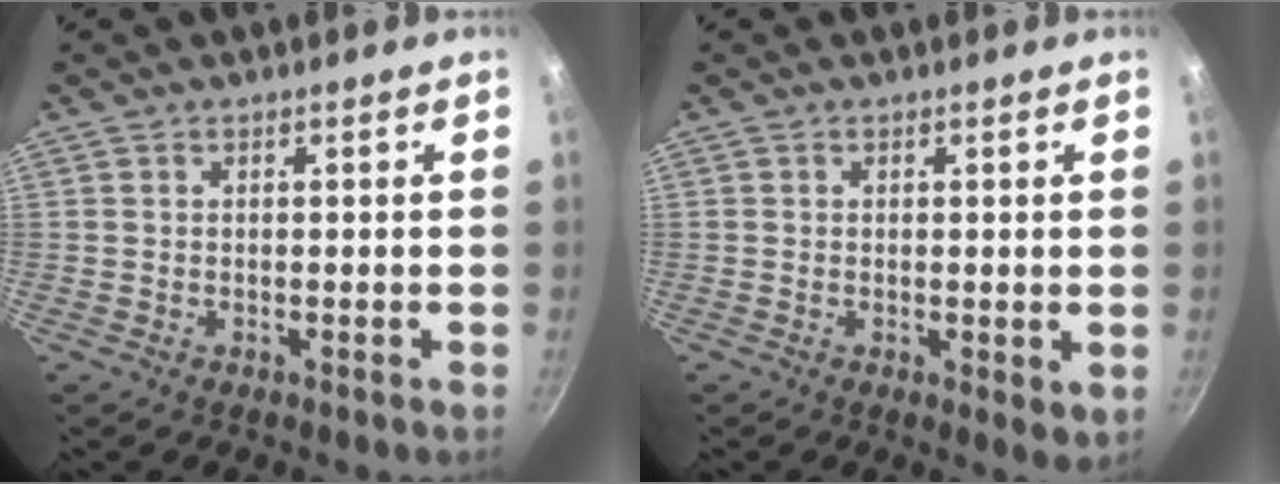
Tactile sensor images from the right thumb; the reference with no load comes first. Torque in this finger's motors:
{"motor_torque": [-0.70, -0.05, -0.28, -0.29, -0.07]}